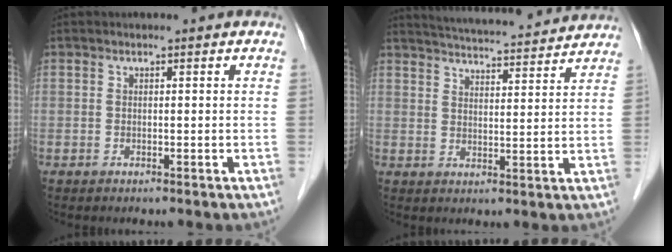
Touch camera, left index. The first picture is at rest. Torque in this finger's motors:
{"motor_torque": [-0.77, -1.14, 0.15, 0.04]}